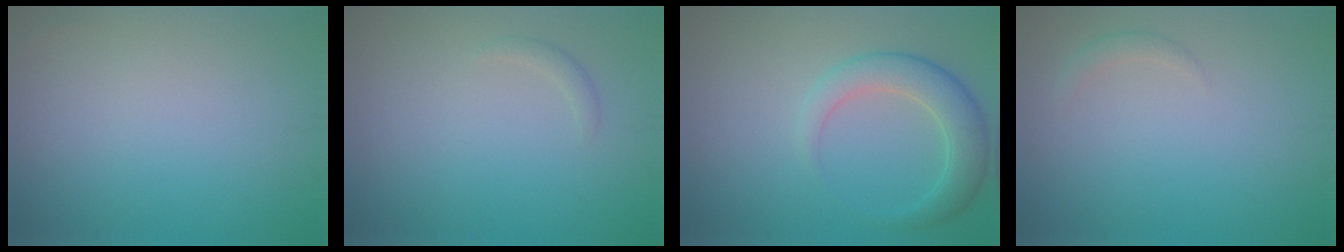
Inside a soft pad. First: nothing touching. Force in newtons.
{"total": 0.8, "press": 0.8, "slide": 0.1}
{"total": 4.1, "press": 4.1, "slide": 0.1}
{"total": 0.9, "press": 0.9, "slide": 0.1}